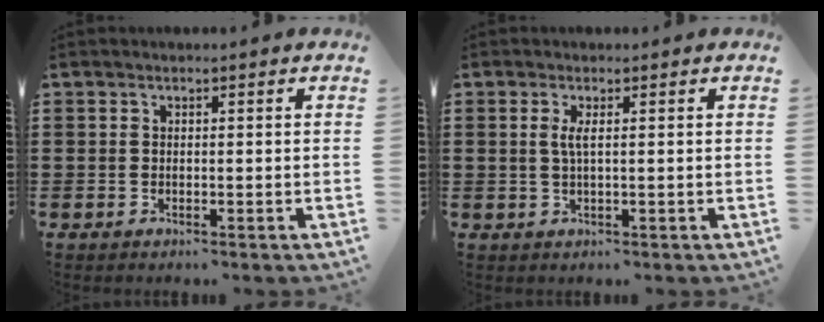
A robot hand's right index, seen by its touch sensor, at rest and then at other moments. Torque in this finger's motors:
{"motor_torque": [0.42, -0.05, 0.27, 0.07]}